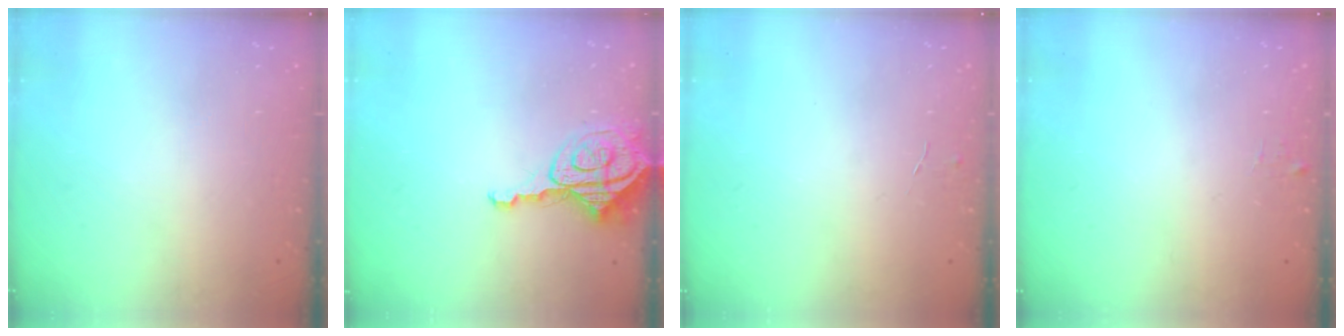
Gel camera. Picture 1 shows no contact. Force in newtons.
{"total": 8.0, "press": 8.0, "slide": 0.8}
{"total": 3.9, "press": 3.9, "slide": 0.4}
{"total": 4.0, "press": 4.0, "slide": 0.4}